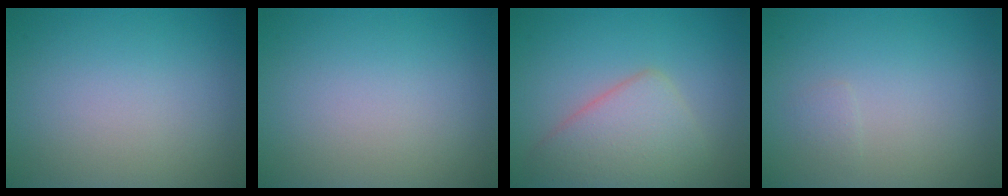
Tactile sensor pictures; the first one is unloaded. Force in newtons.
{"total": 0.0}
{"total": 4.9, "press": 4.9, "slide": 0.2}
{"total": 0.6, "press": 0.6, "slide": 0.1}